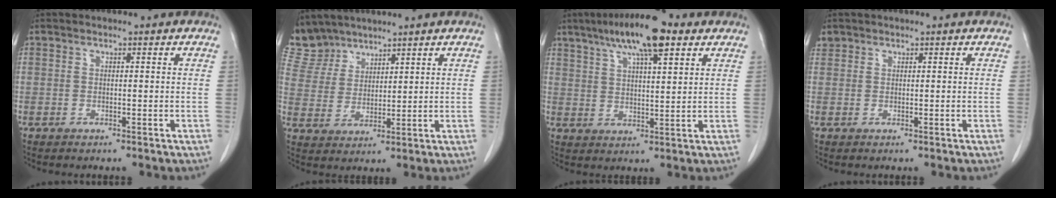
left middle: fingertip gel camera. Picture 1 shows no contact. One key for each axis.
{"total": 7.0, "fx": 6.5, "fy": 2.7, "fz": -0.1, "tx": -0.003, "ty": 0.006, "tz": 0.143}
{"total": 12.1, "fx": 7.5, "fy": 2.5, "fz": 9.2, "tx": -0.162, "ty": 0.020, "tz": 0.122}
{"total": 1.1, "fx": 0.9, "fy": 0.8, "fz": 0.0, "tx": 0.005, "ty": 0.012, "tz": 0.015}